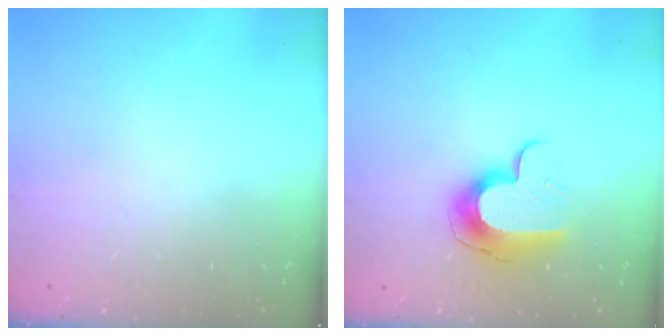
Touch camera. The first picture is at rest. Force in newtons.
{"total": 10.0, "press": 9.9, "slide": 1.1}